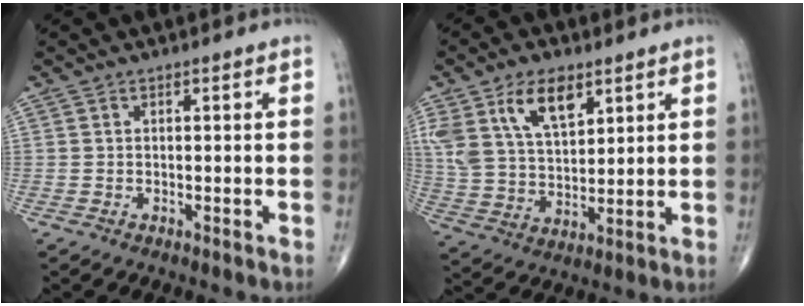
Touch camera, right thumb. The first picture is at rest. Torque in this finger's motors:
{"motor_torque": [0.11, 1.31, 1.46, 0.93, 0.11]}